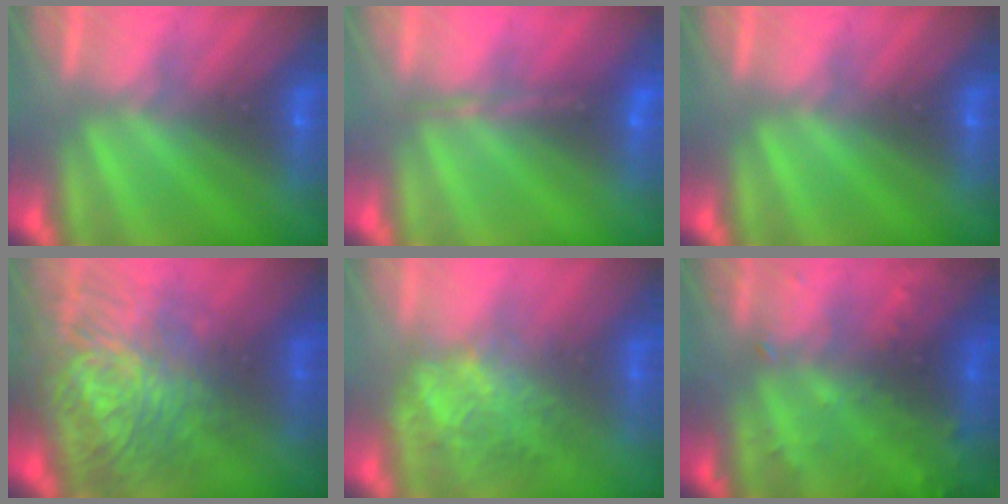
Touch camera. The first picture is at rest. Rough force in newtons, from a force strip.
{"total": 1.7}
{"total": 0.0}
{"total": 7.8}
{"total": 3.3}
{"total": 7.8}